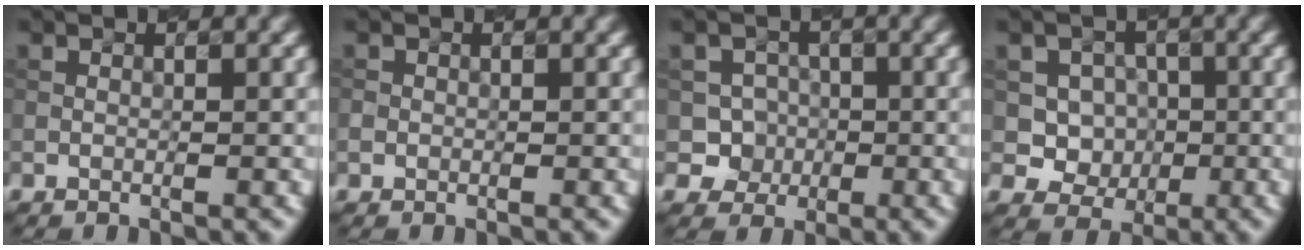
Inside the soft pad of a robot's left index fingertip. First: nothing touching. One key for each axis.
{"total": 0.6, "fx": -0.1, "fy": 0.6, "fz": 0.1, "tx": -0.001, "ty": -0.001, "tz": -0.003}
{"total": 2.9, "fx": -0.7, "fy": 2.8, "fz": 0.5, "tx": 0.006, "ty": 0.007, "tz": -0.022}
{"total": 4.8, "fx": 0.1, "fy": 4.4, "fz": 2.0, "tx": -0.019, "ty": 0.007, "tz": -0.010}